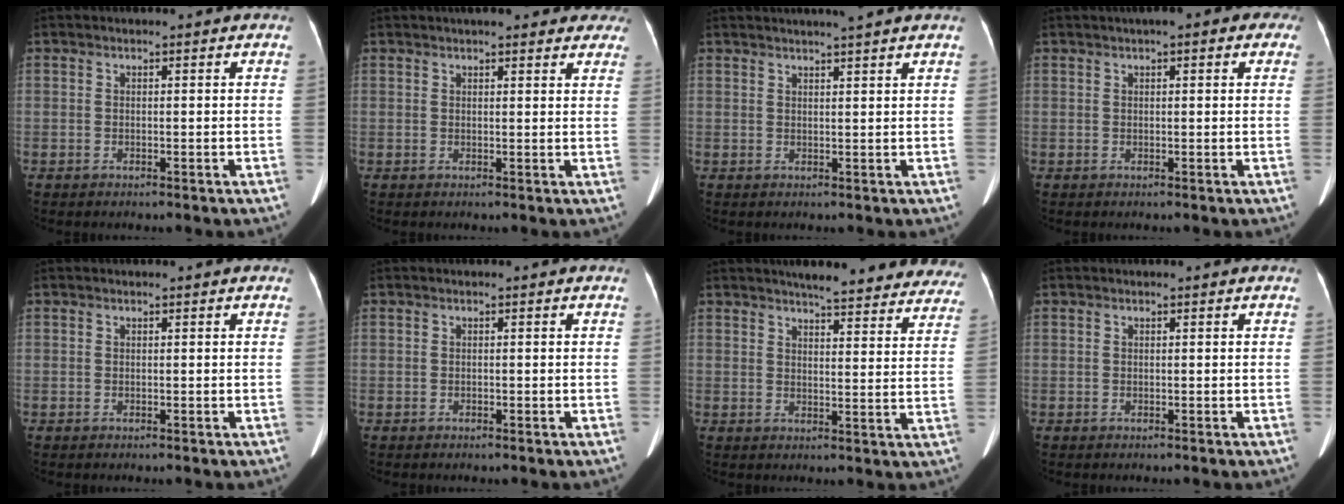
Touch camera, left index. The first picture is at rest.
{"total": 12.2, "force": [10.5, 3.0, 5.4], "torque": [-0.040, 0.017, 0.112]}
{"total": 5.5, "force": [4.7, -0.7, 2.7], "torque": [-0.039, 0.017, 0.062]}
{"total": 4.9, "force": [2.6, 1.4, 3.9], "torque": [-0.039, 0.025, 0.024]}
{"total": 0.0}
{"total": 0.0}
{"total": 19.5, "force": [17.5, 3.6, 7.9], "torque": [-0.082, -0.029, 0.191]}
{"total": 0.0}